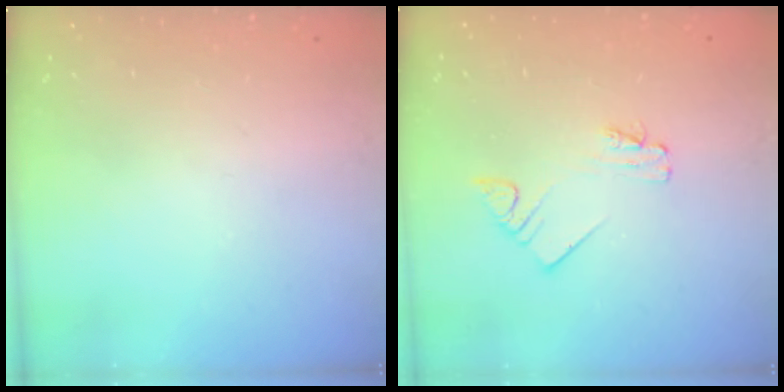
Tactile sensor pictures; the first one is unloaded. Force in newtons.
{"total": 1.9, "press": 1.9, "slide": 0.1}